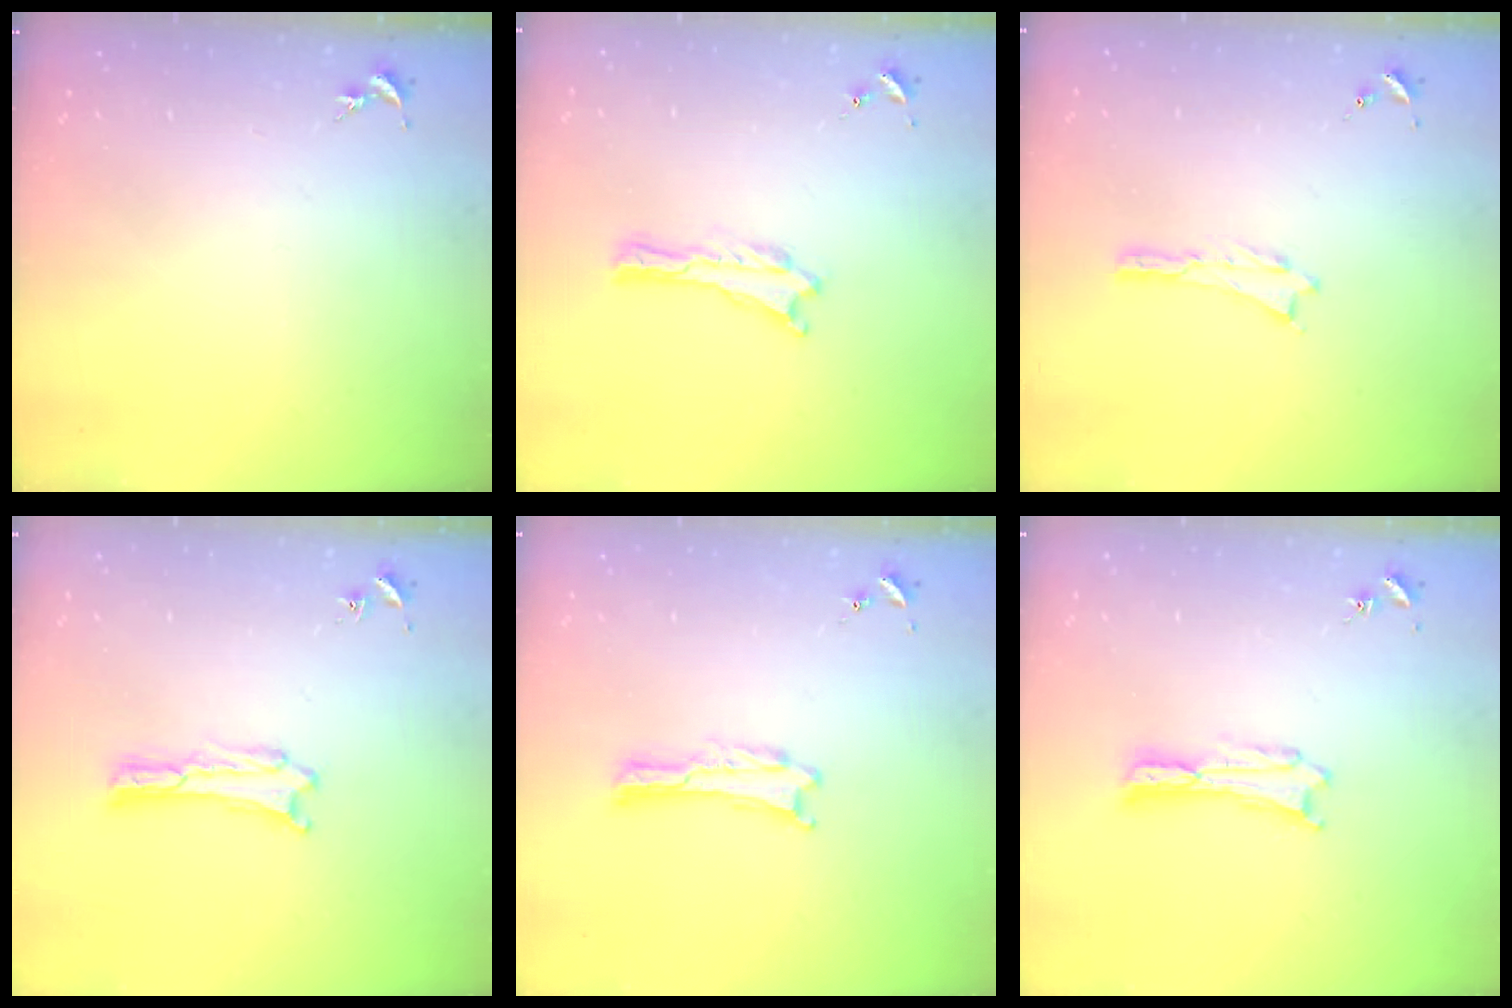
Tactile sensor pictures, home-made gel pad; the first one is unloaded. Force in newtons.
{"total": 0.0}
{"total": 0.0}
{"total": 0.9, "press": 0.9, "slide": 0.0}
{"total": 0.0}
{"total": 0.5, "press": 0.5, "slide": 0.2}